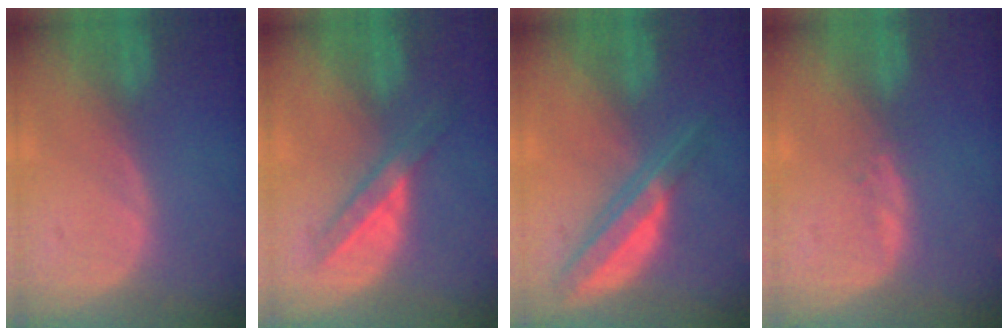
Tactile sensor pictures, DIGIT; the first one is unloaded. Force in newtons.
{"total": 5.9, "press": 5.1, "slide": 2.8}
{"total": 6.7, "press": 5.6, "slide": 3.7}
{"total": 1.1, "press": 1.0, "slide": 0.5}